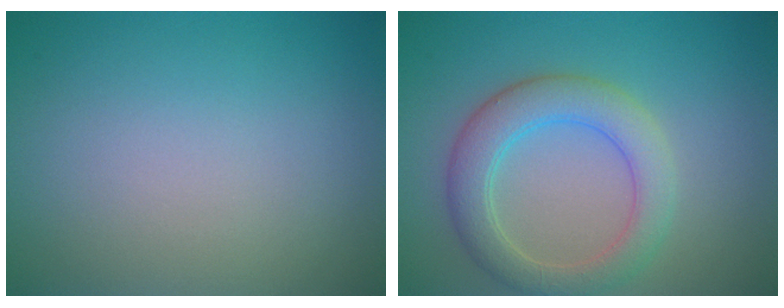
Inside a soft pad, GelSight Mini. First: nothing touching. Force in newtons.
{"total": 4.7, "press": 4.6, "slide": 0.4}